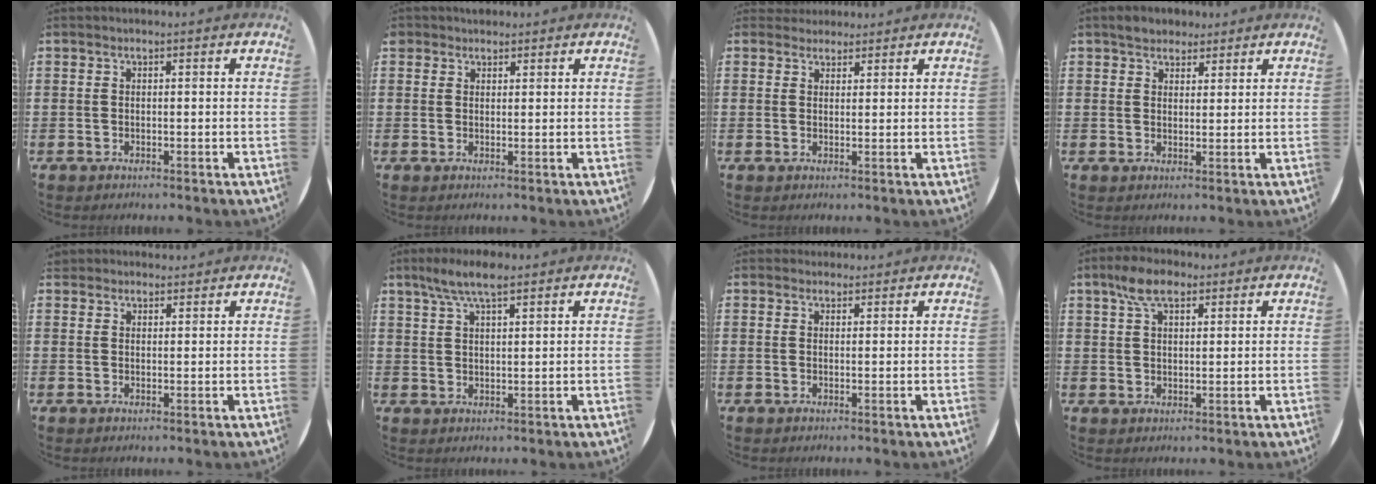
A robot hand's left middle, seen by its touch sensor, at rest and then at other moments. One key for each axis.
{"total": 1.5, "fx": 1.4, "fy": 0.7, "fz": -0.1, "tx": 0.007, "ty": 0.000, "tz": 0.025}
{"total": 2.1, "fx": 2.0, "fy": 0.7, "fz": -0.1, "tx": 0.007, "ty": 0.001, "tz": 0.038}
{"total": 2.7, "fx": 2.4, "fy": 1.2, "fz": 0.1, "tx": 0.009, "ty": 0.001, "tz": 0.044}
{"total": 1.8, "fx": 1.7, "fy": 0.4, "fz": -0.1, "tx": -0.001, "ty": 0.003, "tz": 0.033}
{"total": 5.2, "fx": 3.9, "fy": 1.2, "fz": 3.3, "tx": -0.064, "ty": -0.002, "tz": 0.067}
{"total": 1.1, "fx": 1.1, "fy": 0.3, "fz": -0.1, "tx": 0.009, "ty": -0.001, "tz": 0.019}
{"total": 5.3, "fx": 3.5, "fy": 2.4, "fz": 3.2, "tx": -0.061, "ty": 0.006, "tz": 0.063}